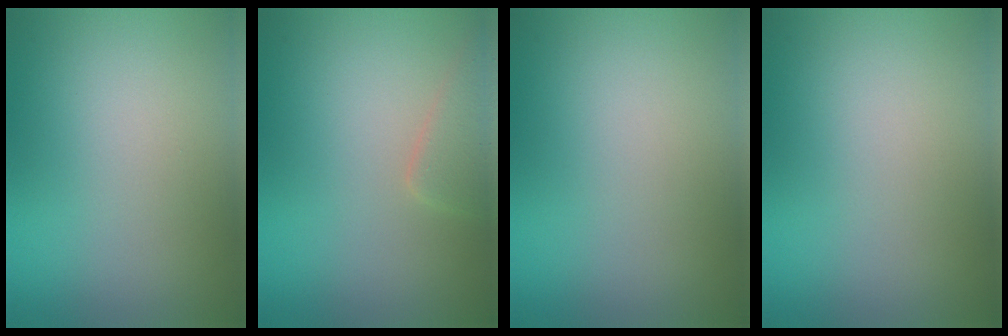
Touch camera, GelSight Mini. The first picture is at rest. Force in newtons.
{"total": 2.0, "press": 2.0, "slide": 0.2}
{"total": 0.0}
{"total": 0.0}